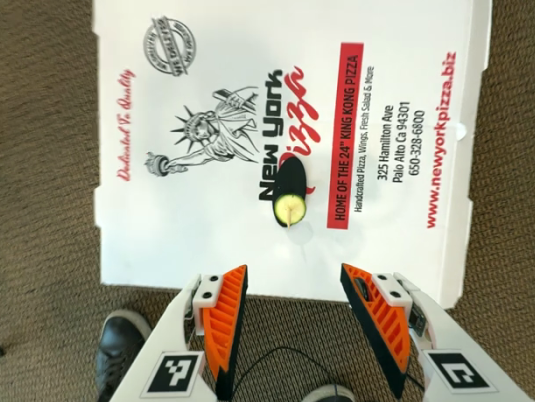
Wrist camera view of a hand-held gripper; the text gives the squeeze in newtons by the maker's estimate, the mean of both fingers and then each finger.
{"total": 0.0}